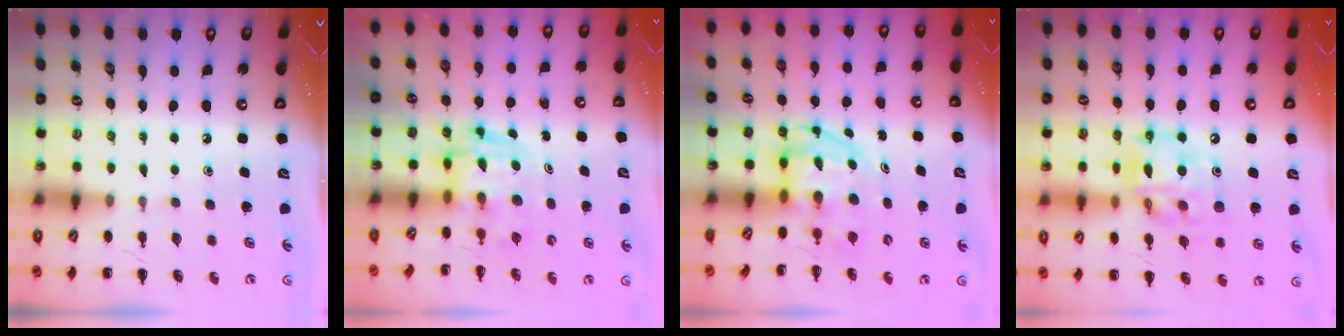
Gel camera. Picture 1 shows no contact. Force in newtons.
{"total": 3.0, "press": 3.0, "slide": 0.5}
{"total": 3.8, "press": 3.7, "slide": 0.7}
{"total": 13.9, "press": 13.4, "slide": 3.6}